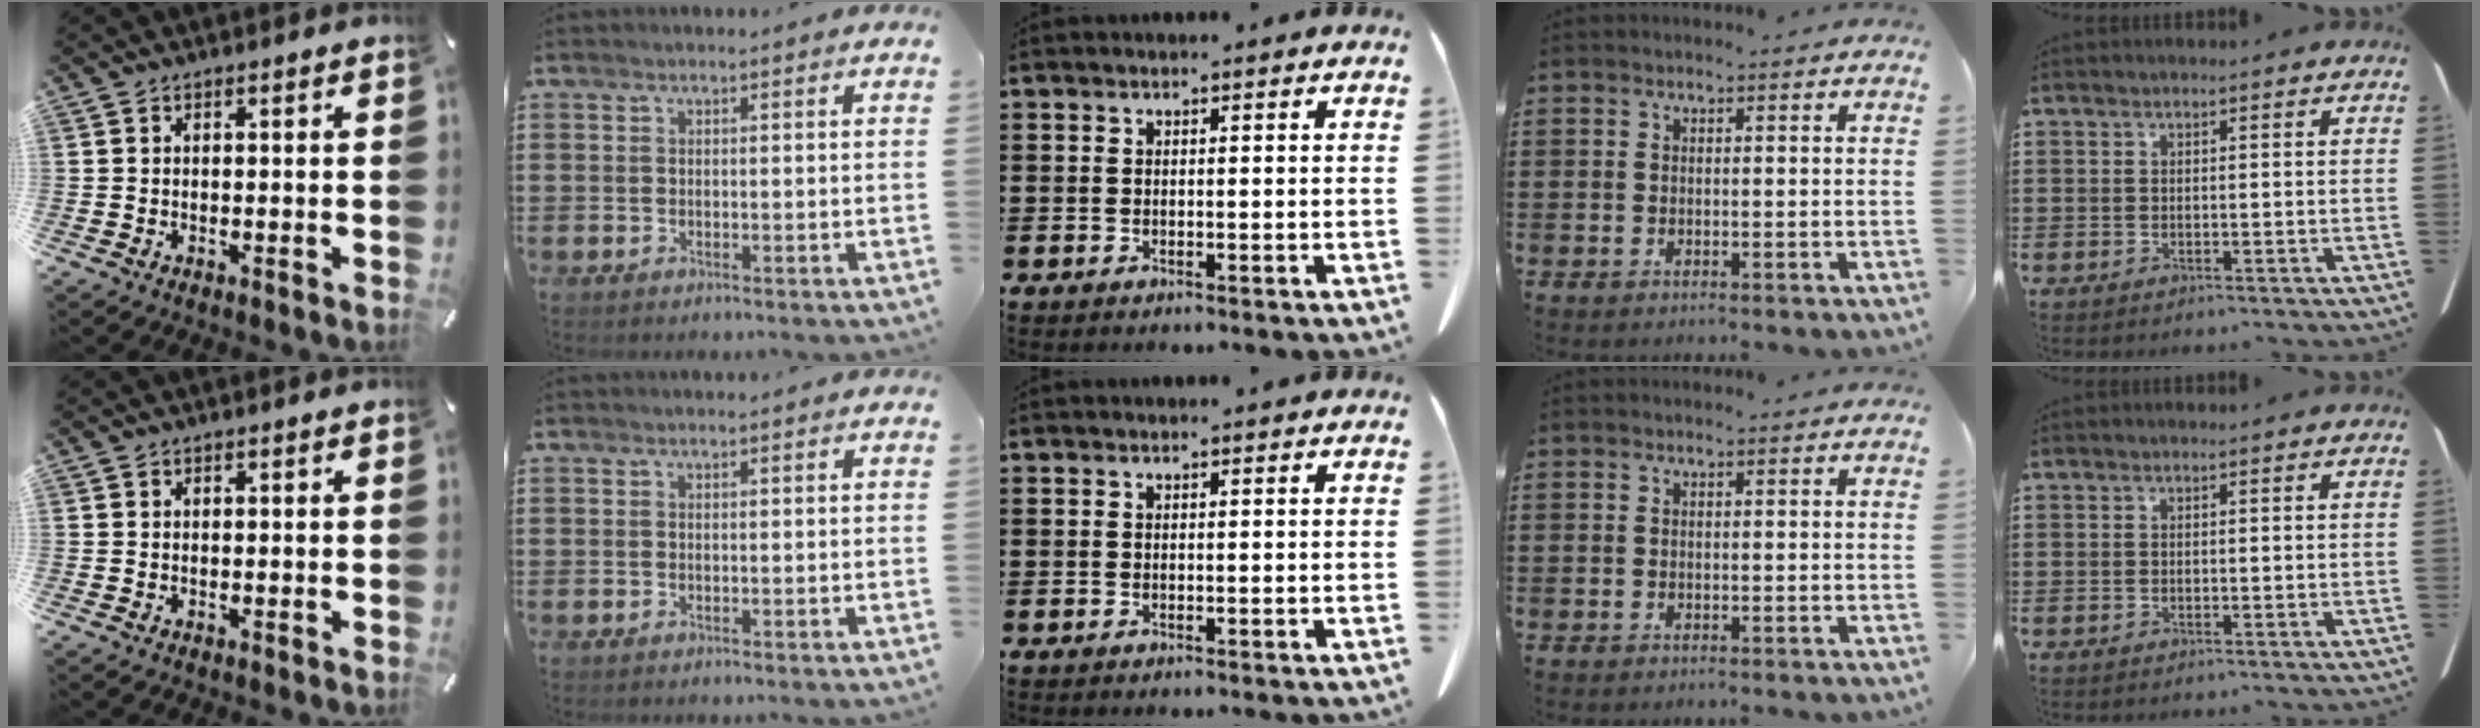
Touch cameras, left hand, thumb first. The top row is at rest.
{}